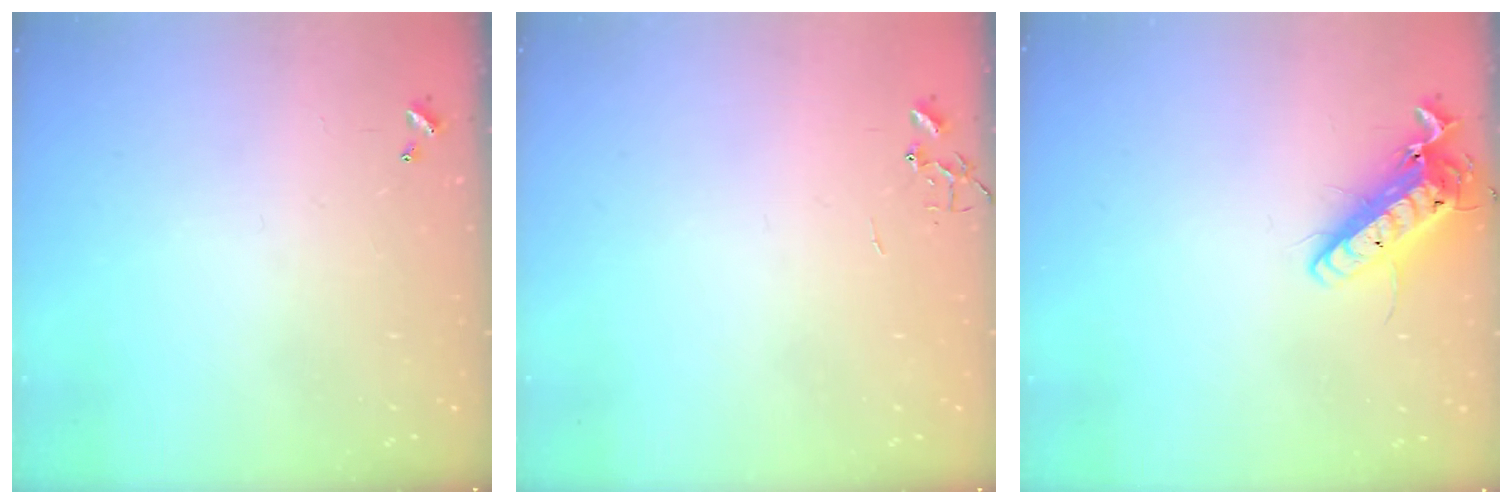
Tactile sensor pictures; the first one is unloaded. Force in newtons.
{"total": 0.0}
{"total": 15.6, "press": 15.4, "slide": 2.8}